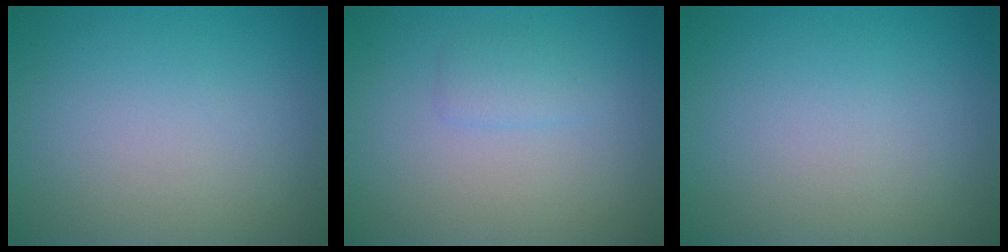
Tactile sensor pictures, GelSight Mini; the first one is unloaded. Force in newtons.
{"total": 1.2, "press": 1.2, "slide": 0.0}
{"total": 0.0}